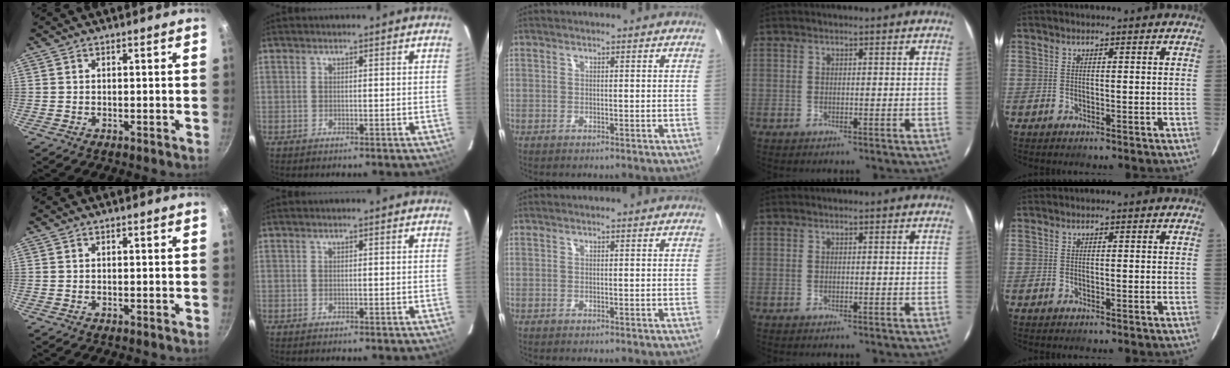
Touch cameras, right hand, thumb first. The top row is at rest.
{}